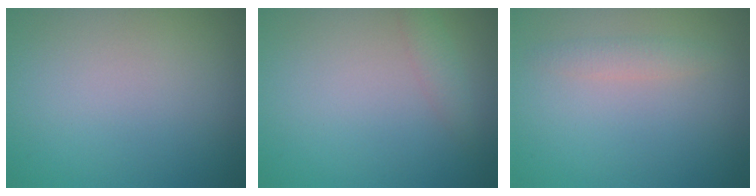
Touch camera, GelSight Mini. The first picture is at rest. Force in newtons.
{"total": 1.3, "press": 1.3, "slide": 0.0}
{"total": 1.4, "press": 1.4, "slide": 0.1}